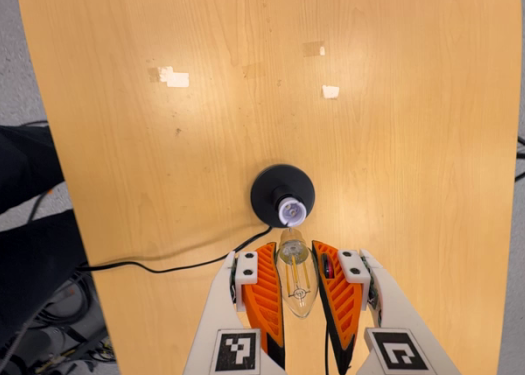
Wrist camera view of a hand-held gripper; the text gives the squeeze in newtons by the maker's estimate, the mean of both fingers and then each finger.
{"total": 19.9, "left": 21.2, "right": 18.6}